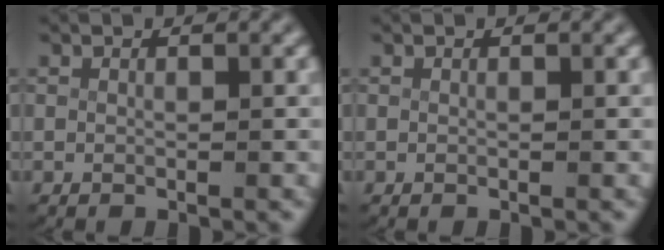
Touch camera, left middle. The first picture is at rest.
{"total": 0.0}